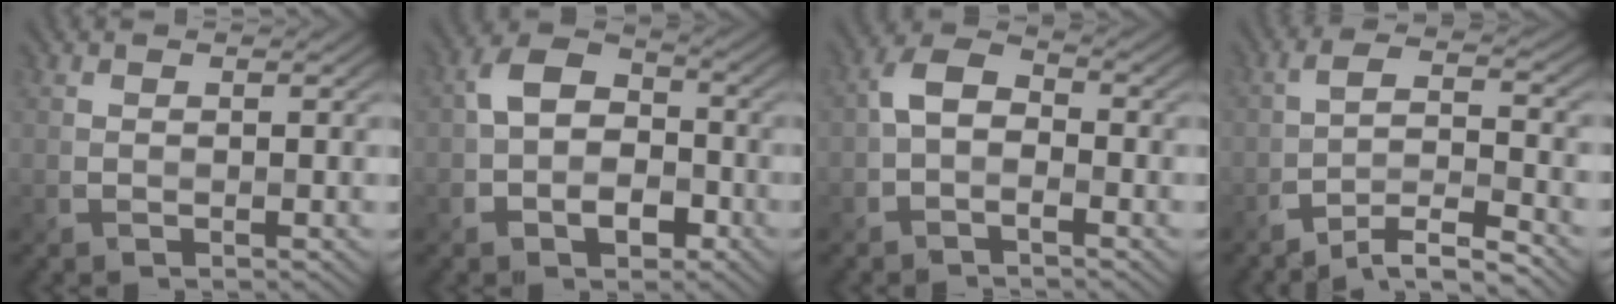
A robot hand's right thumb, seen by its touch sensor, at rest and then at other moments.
{"total": 6.2, "force": [-1.8, 4.5, 3.9], "torque": [-0.071, 0.005, -0.037]}
{"total": 3.3, "force": [-1.2, 1.9, 2.4], "torque": [-0.053, 0.013, -0.030]}
{"total": 6.9, "force": [-5.0, 1.3, 4.6], "torque": [-0.071, 0.015, -0.094]}